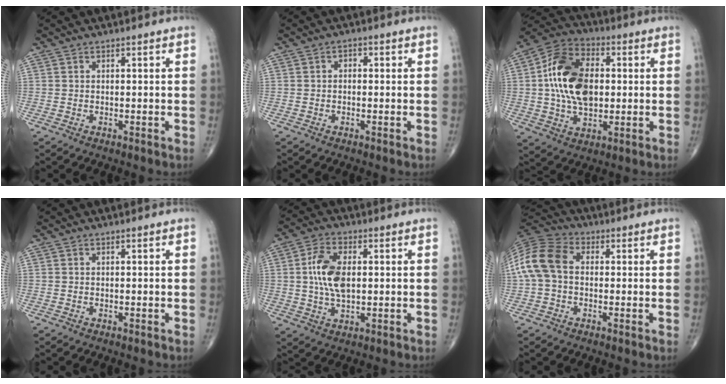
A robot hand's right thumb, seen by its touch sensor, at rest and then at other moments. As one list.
[{"total": 1.5, "force": [0.1, 1.1, 1.0], "torque": [-0.003, 0.007, -0.004]}, {"total": 16.8, "force": [1.2, 10.6, 13.0], "torque": [-0.219, 0.018, 0.018]}, {"total": 0.0}, {"total": 9.2, "force": [0.9, 4.9, 7.7], "torque": [-0.148, 0.002, 0.017]}, {"total": 10.8, "force": [0.3, 7.6, 7.7], "torque": [-0.163, 0.029, -0.007]}]